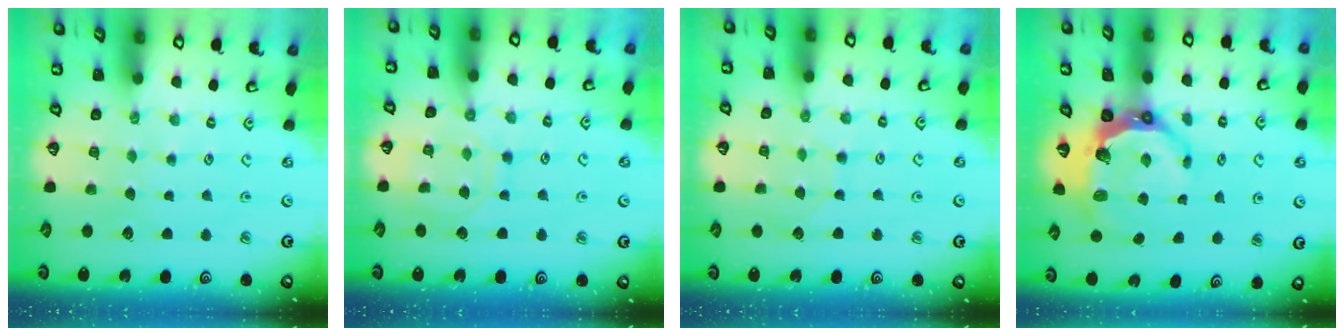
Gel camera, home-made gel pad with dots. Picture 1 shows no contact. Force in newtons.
{"total": 10.5, "press": 10.5, "slide": 0.7}
{"total": 4.8, "press": 4.8, "slide": 0.5}
{"total": 9.3, "press": 8.0, "slide": 4.8}